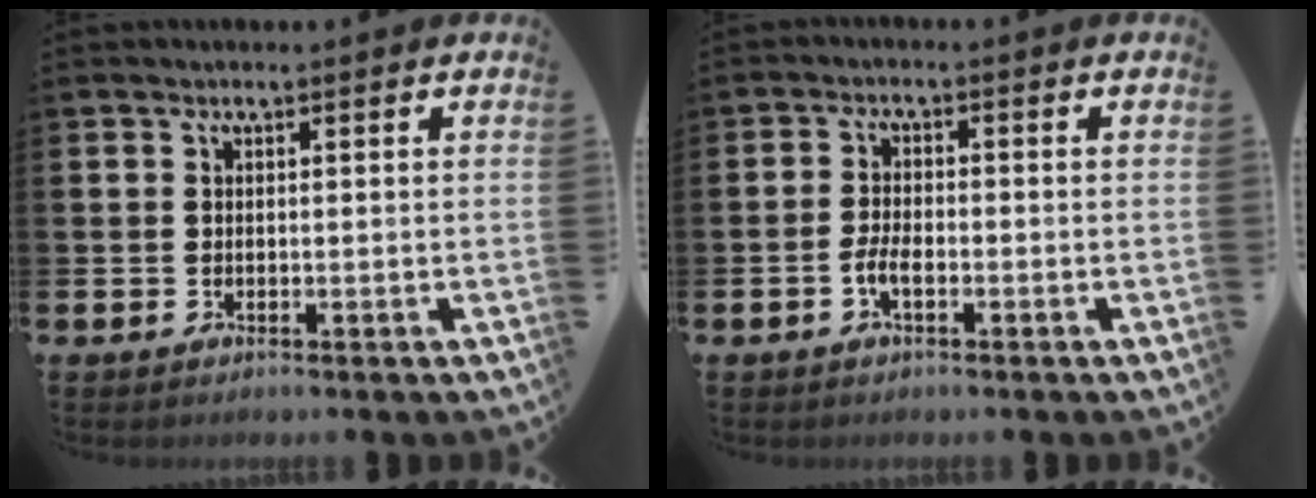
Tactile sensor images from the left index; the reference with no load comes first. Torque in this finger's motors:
{"motor_torque": [0.21, 0.25, 0.13, 0.09]}